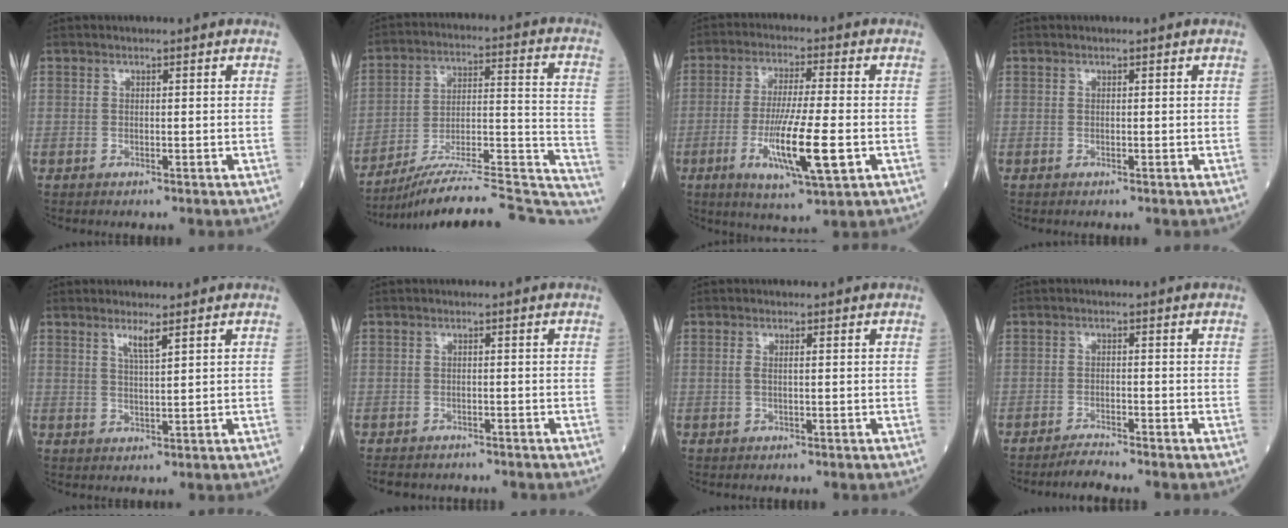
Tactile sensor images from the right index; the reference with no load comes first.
{"total": 27.2, "force": [-25.4, 1.5, 9.5], "torque": [-0.069, 0.015, -0.361]}
{"total": 12.2, "force": [-3.2, 0.9, 11.7], "torque": [-0.219, -0.022, -0.056]}
{"total": 0.0}
{"total": 2.6, "force": [1.7, -0.2, 2.0], "torque": [-0.040, -0.005, 0.034]}
{"total": 4.6, "force": [-4.0, 2.1, 0.5], "torque": [-0.006, 0.001, -0.058]}
{"total": 1.2, "force": [0.2, 0.3, 1.2], "torque": [-0.030, 0.003, 0.002]}
{"total": 2.6, "force": [-2.5, -0.8, 0.3], "torque": [-0.010, -0.014, -0.048]}